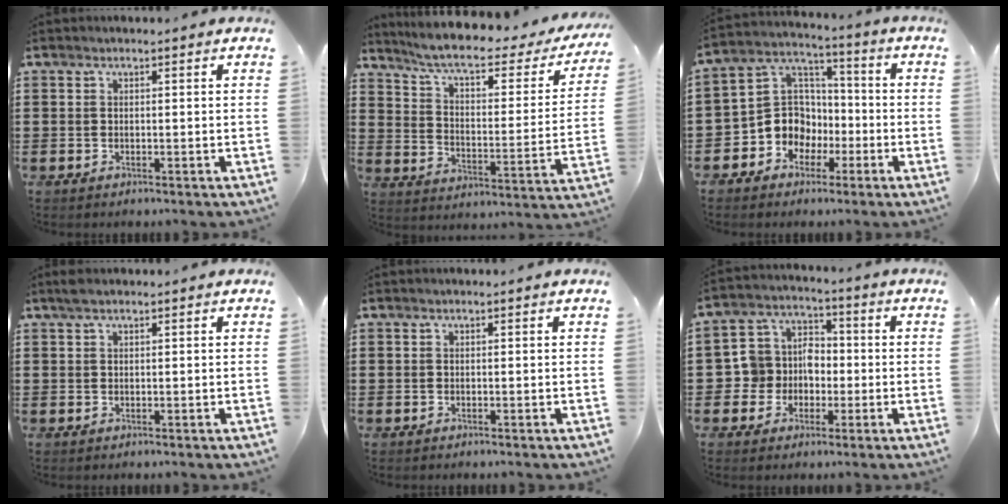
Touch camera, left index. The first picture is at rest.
{"total": 7.0, "force": [5.4, 1.2, 4.2], "torque": [-0.096, -0.035, 0.087]}
{"total": 8.8, "force": [-3.1, 7.8, 2.3], "torque": [-0.084, 0.012, -0.061]}
{"total": 1.1, "force": [0.6, 0.3, 0.9], "torque": [-0.018, 0.002, 0.011]}
{"total": 0.0}
{"total": 6.6, "force": [-1.0, 6.4, 1.5], "torque": [-0.070, 0.007, -0.024]}